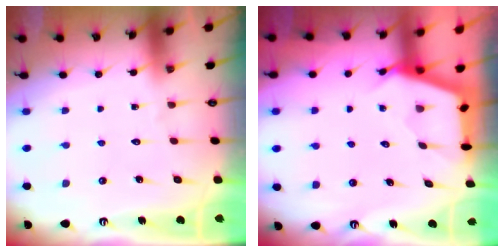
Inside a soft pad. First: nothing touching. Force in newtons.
{"total": 2.7, "press": 2.7, "slide": 0.4}